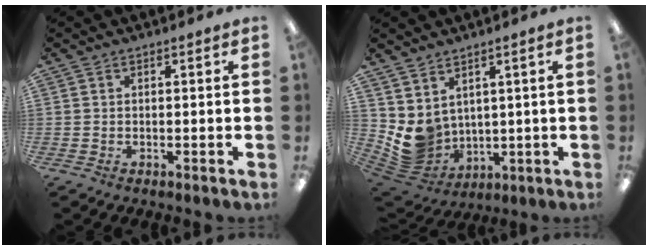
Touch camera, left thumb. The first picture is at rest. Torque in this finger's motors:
{"motor_torque": [1.32, 1.43, 0.89, -0.96, 0.07]}